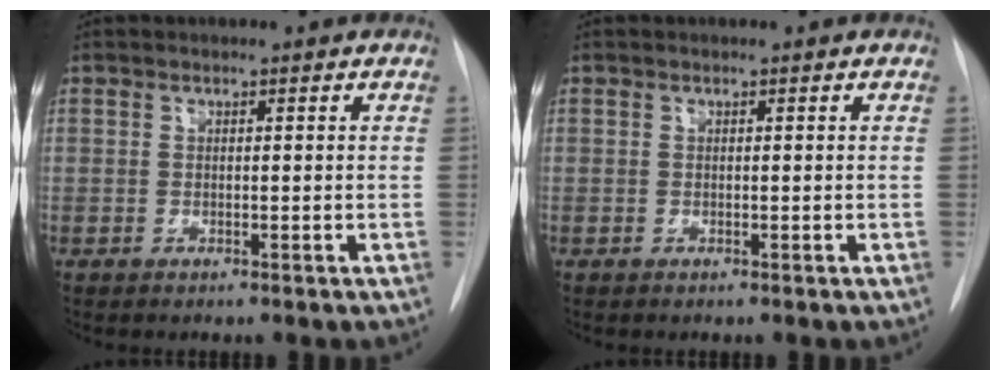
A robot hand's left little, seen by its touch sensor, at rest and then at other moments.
{"total": 0.0}